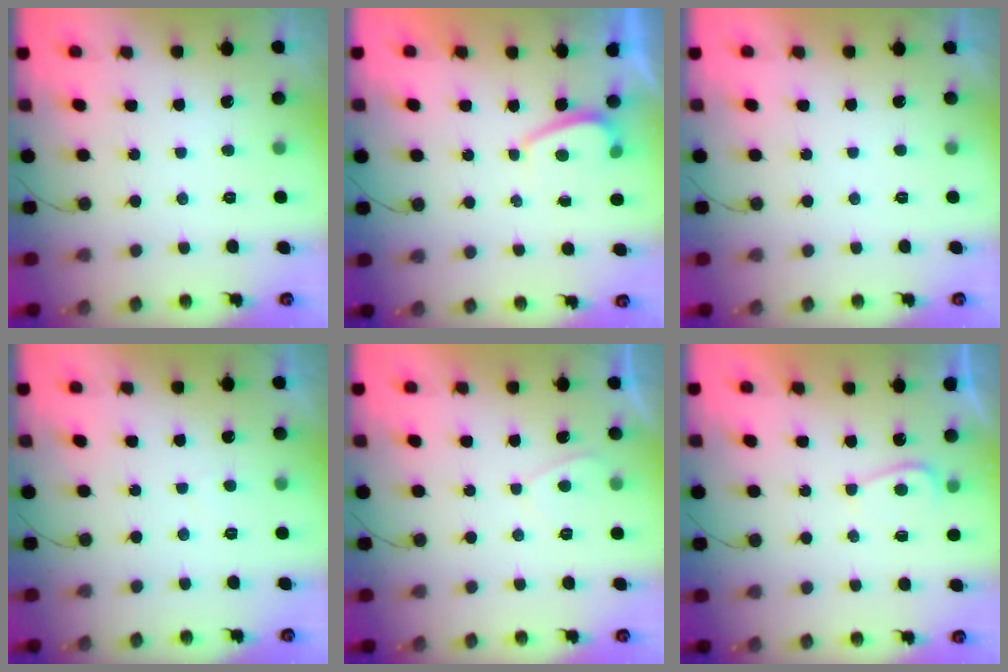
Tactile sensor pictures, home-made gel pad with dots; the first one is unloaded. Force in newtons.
{"total": 0.6, "press": 0.3, "slide": 0.5}
{"total": 2.3, "press": 2.2, "slide": 0.3}
{"total": 1.3, "press": 1.2, "slide": 0.5}
{"total": 1.2, "press": 1.1, "slide": 0.5}
{"total": 3.3, "press": 3.2, "slide": 0.5}